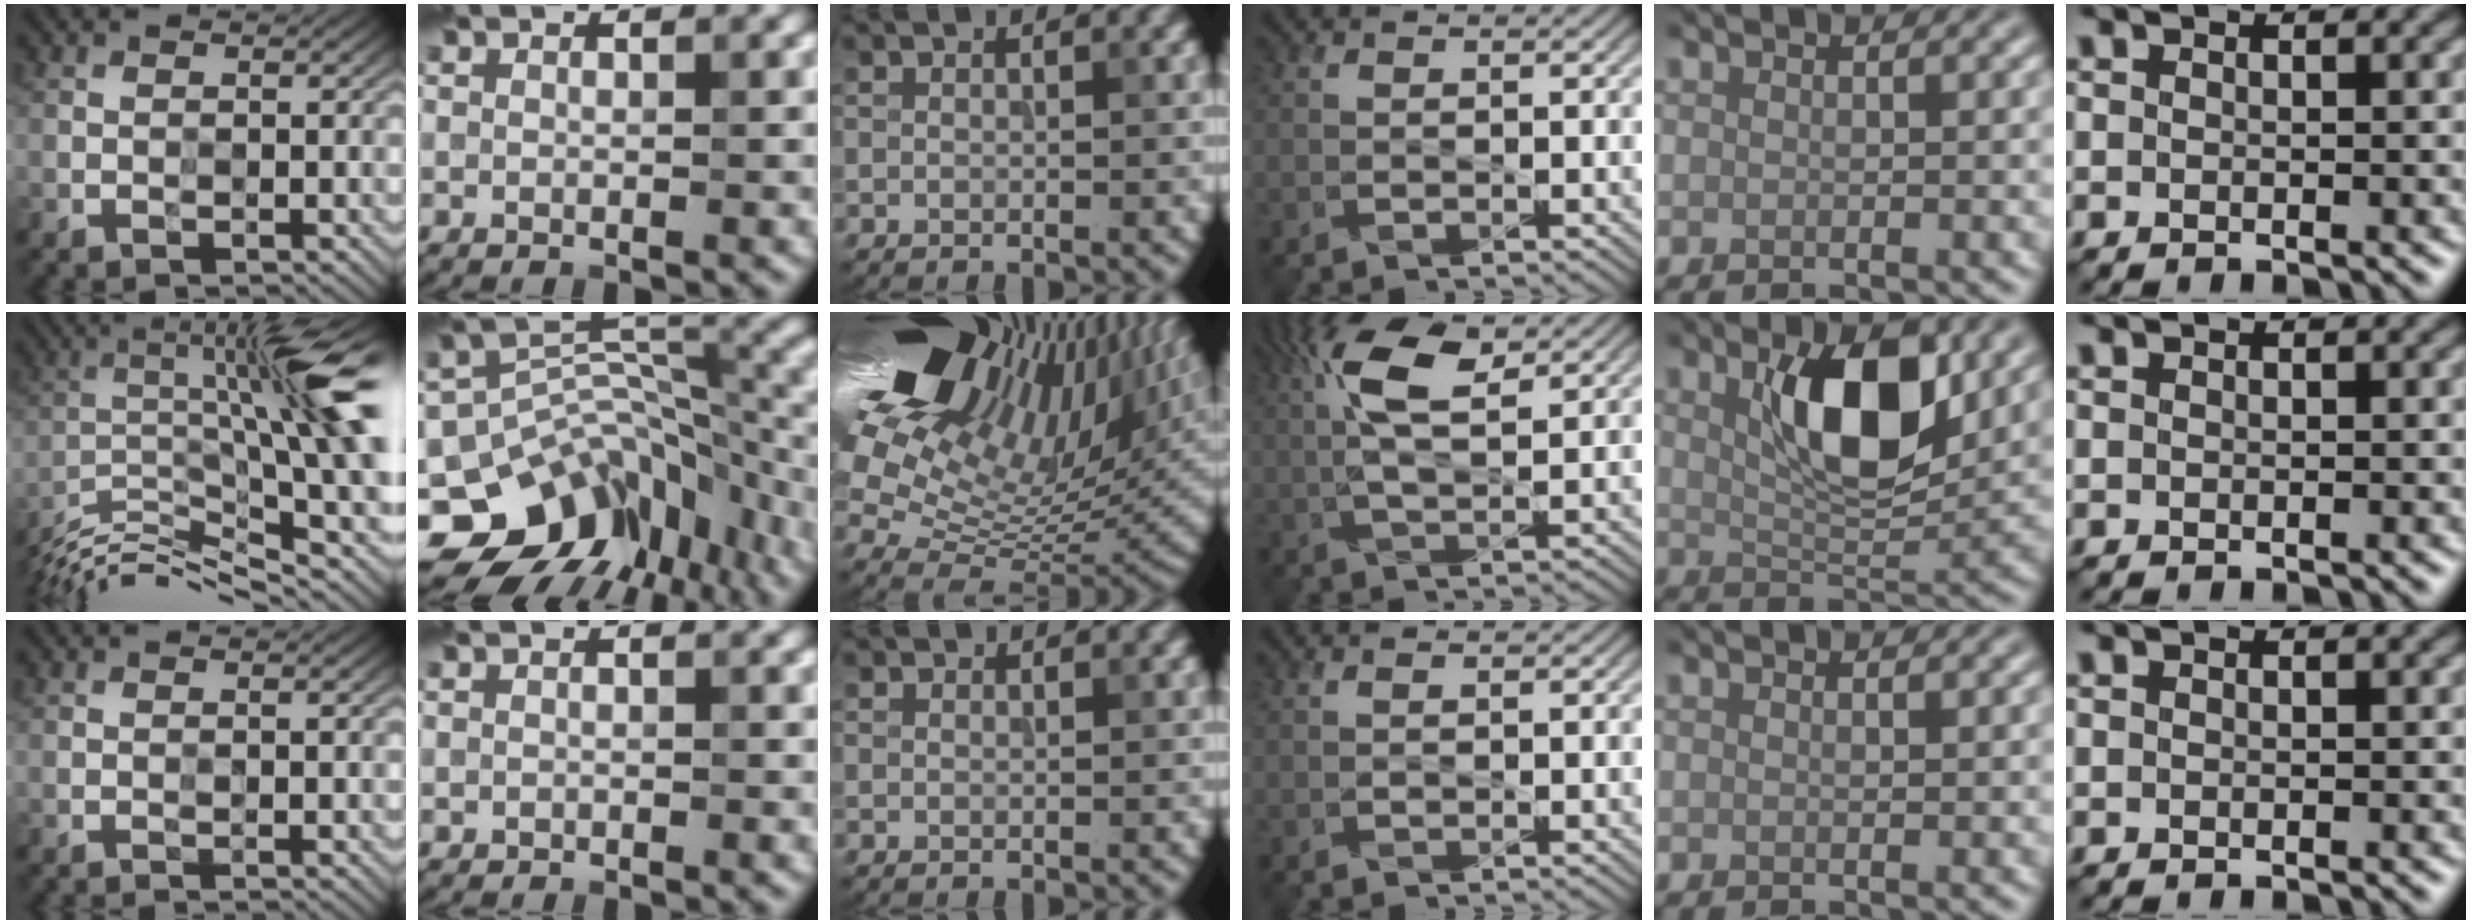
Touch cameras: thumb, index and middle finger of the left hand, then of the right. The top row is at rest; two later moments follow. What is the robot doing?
{"motion": "wipe", "object": "glasses"}